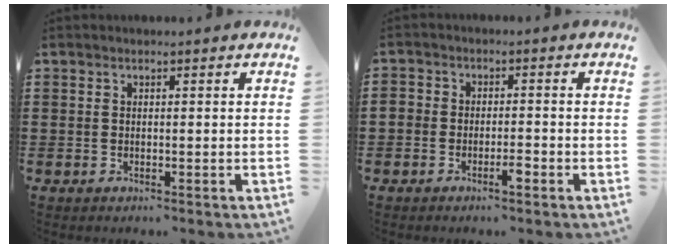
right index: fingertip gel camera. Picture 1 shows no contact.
{"total": 2.5, "force": [-1.8, 1.2, 1.2], "torque": [-0.025, 0.006, -0.035]}